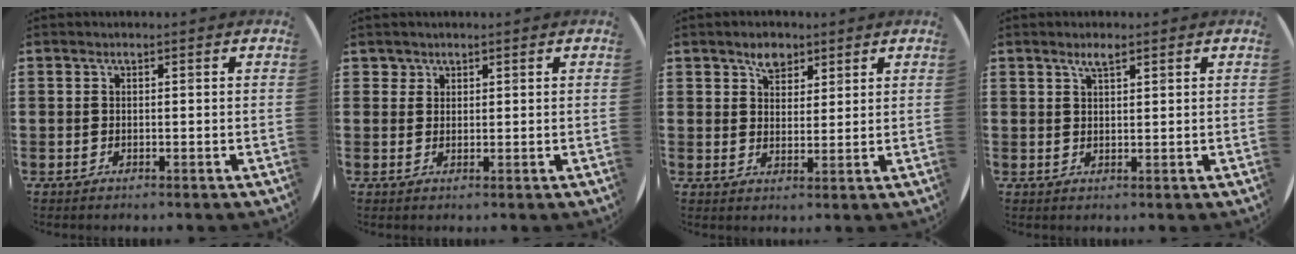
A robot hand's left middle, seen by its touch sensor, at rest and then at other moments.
{"total": 1.4, "force": [1.2, 0.8, 0.1], "torque": [0.004, -0.001, 0.022]}
{"total": 3.5, "force": [2.7, 2.0, 1.1], "torque": [-0.009, 0.000, 0.046]}
{"total": 2.0, "force": [1.6, 0.4, 1.1], "torque": [-0.024, 0.003, 0.028]}